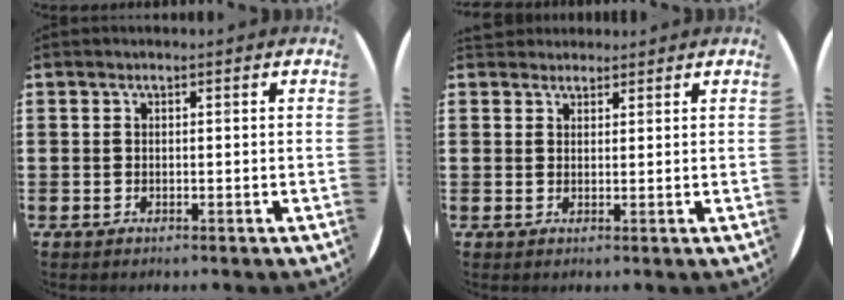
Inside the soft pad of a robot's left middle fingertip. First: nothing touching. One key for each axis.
{"total": 1.7, "fx": 1.5, "fy": 0.6, "fz": -0.2, "tx": 0.001, "ty": 0.005, "tz": 0.031}